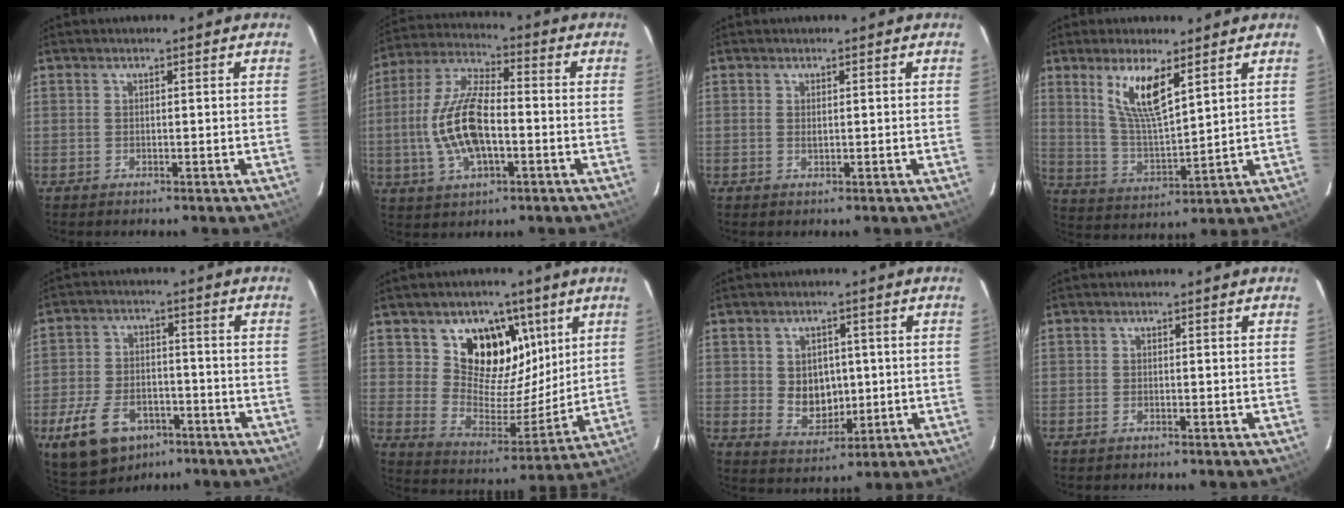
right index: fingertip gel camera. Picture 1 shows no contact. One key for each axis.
{"total": 14.6, "fx": -2.4, "fy": 6.2, "fz": 13.1, "tx": -0.275, "ty": 0.005, "tz": -0.045}
{"total": 0.7, "fx": 0.2, "fy": 0.3, "fz": 0.6, "tx": -0.011, "ty": 0.001, "tz": 0.004}
{"total": 10.1, "fx": 5.5, "fy": 2.4, "fz": 8.1, "tx": -0.152, "ty": -0.005, "tz": 0.116}
{"total": 14.4, "fx": -8.3, "fy": 8.7, "fz": 8.0, "tx": -0.185, "ty": -0.003, "tz": -0.131}
{"total": 15.4, "fx": 7.6, "fy": 10.9, "fz": 7.6, "tx": -0.138, "ty": -0.008, "tz": 0.140}
{"total": 7.4, "fx": 0.3, "fy": 6.1, "fz": 4.3, "tx": -0.078, "ty": 0.000, "tz": 0.024}
{"total": 1.1, "fx": -0.7, "fy": 0.6, "fz": 0.5, "tx": -0.010, "ty": -0.002, "tz": -0.015}